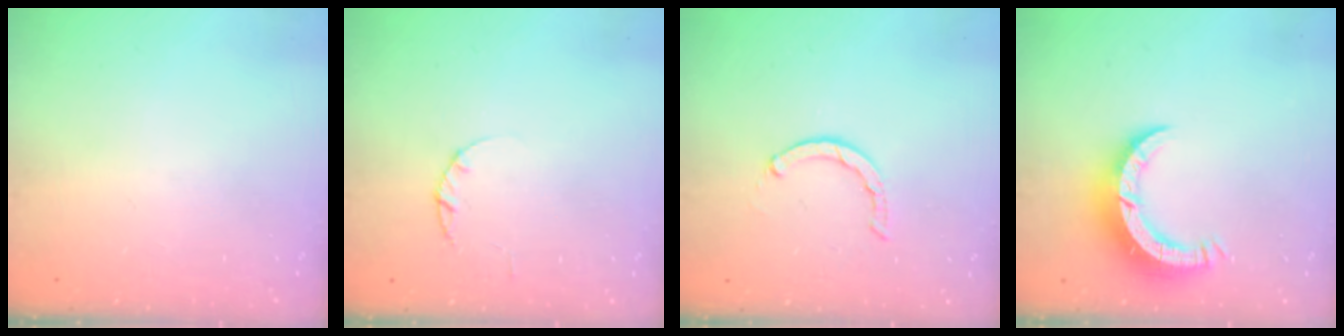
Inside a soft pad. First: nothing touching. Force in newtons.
{"total": 1.7, "press": 1.7, "slide": 0.3}
{"total": 1.6, "press": 1.5, "slide": 0.4}
{"total": 8.0, "press": 7.9, "slide": 0.7}